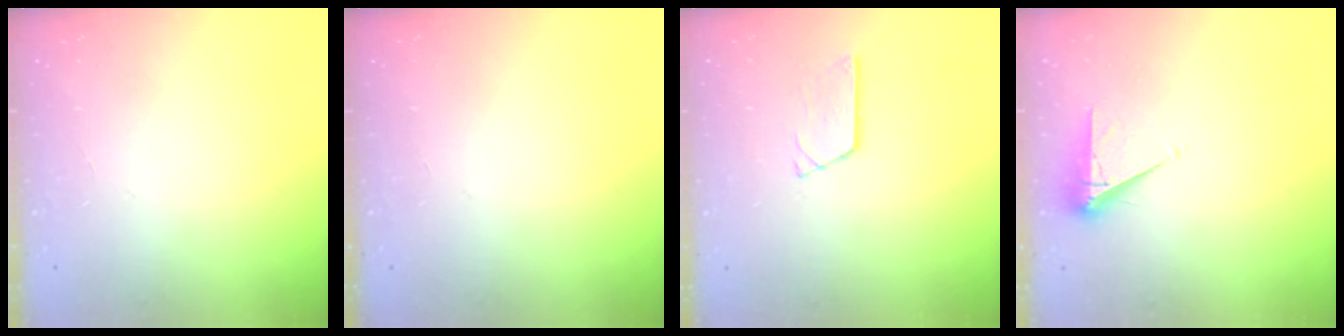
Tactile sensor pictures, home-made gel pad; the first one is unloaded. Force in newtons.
{"total": 0.0}
{"total": 3.0, "press": 3.0, "slide": 0.3}
{"total": 5.7, "press": 5.7, "slide": 0.5}